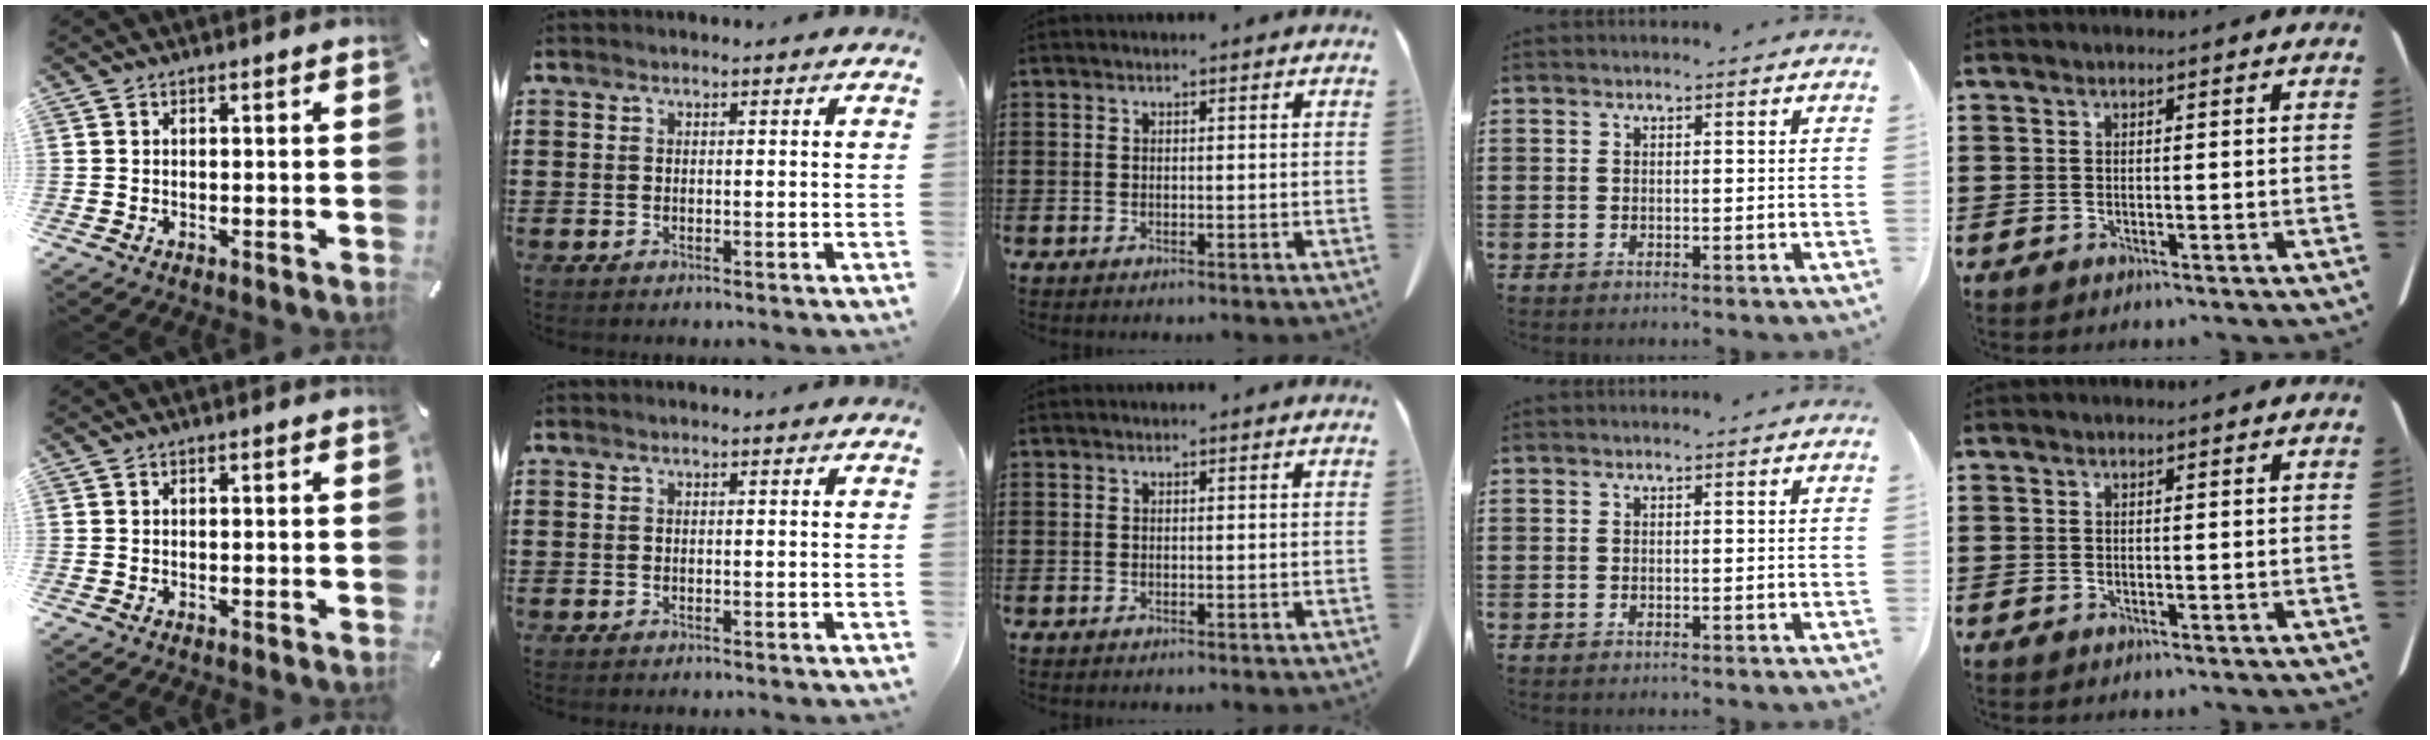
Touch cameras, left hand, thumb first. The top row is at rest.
{}